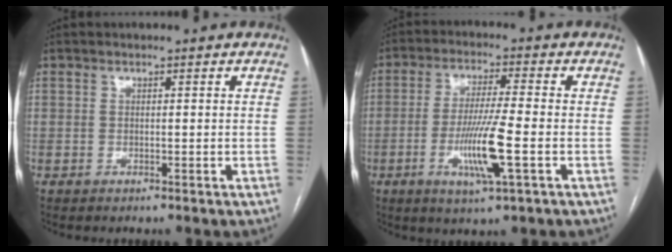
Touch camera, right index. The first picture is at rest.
{"total": 9.5, "force": [-2.8, 0.0, 9.1], "torque": [-0.177, -0.014, -0.053]}